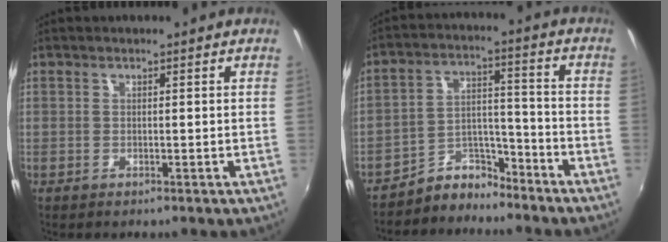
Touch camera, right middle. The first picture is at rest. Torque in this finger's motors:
{"motor_torque": [-0.01, -0.17, 0.00, 0.00]}